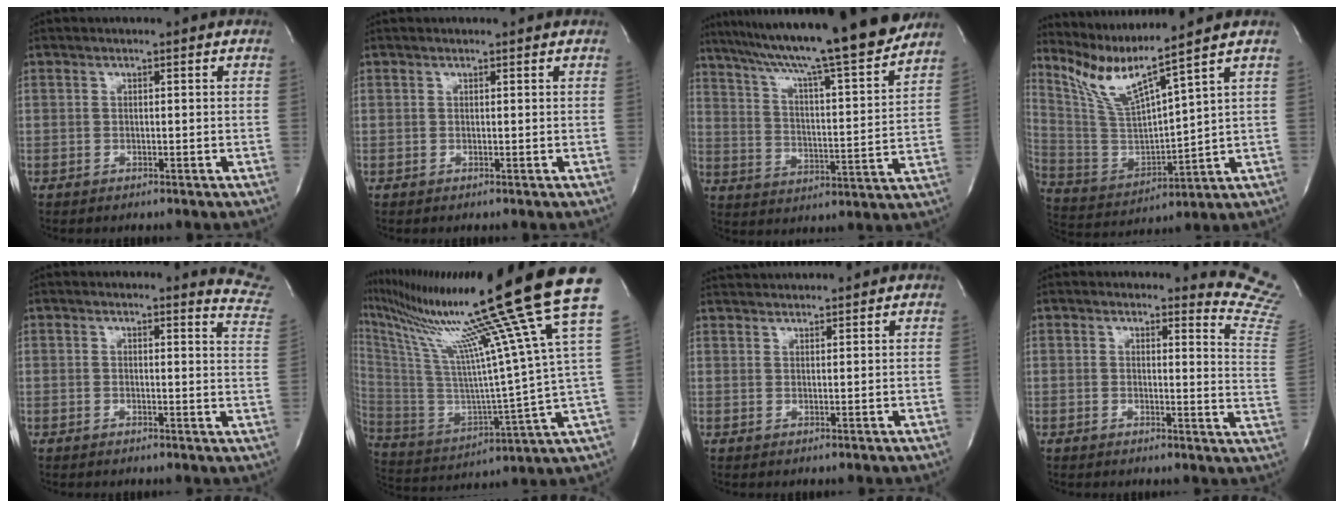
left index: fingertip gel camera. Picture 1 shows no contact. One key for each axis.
{"total": 0.6, "fx": 0.5, "fy": 0.1, "fz": 0.0, "tx": -0.004, "ty": 0.012, "tz": 0.011}
{"total": 23.3, "fx": 20.0, "fy": -0.1, "fz": 12.0, "tx": -0.203, "ty": -0.016, "tz": 0.295}
{"total": 10.8, "fx": 8.8, "fy": -1.9, "fz": 6.0, "tx": -0.122, "ty": -0.012, "tz": 0.181}
{"total": 7.1, "fx": 7.1, "fy": -0.1, "fz": -0.2, "tx": 0.012, "ty": -0.089, "tz": 0.043}
{"total": 28.8, "fx": 22.1, "fy": -3.9, "fz": 18.0, "tx": -0.327, "ty": -0.063, "tz": 0.348}
{"total": 6.8, "fx": 6.6, "fy": 0.4, "fz": 1.5, "tx": -0.029, "ty": 0.037, "tz": 0.098}
{"total": 9.7, "fx": 9.7, "fy": -0.5, "fz": -0.4, "tx": 0.024, "ty": -0.145, "tz": 0.067}